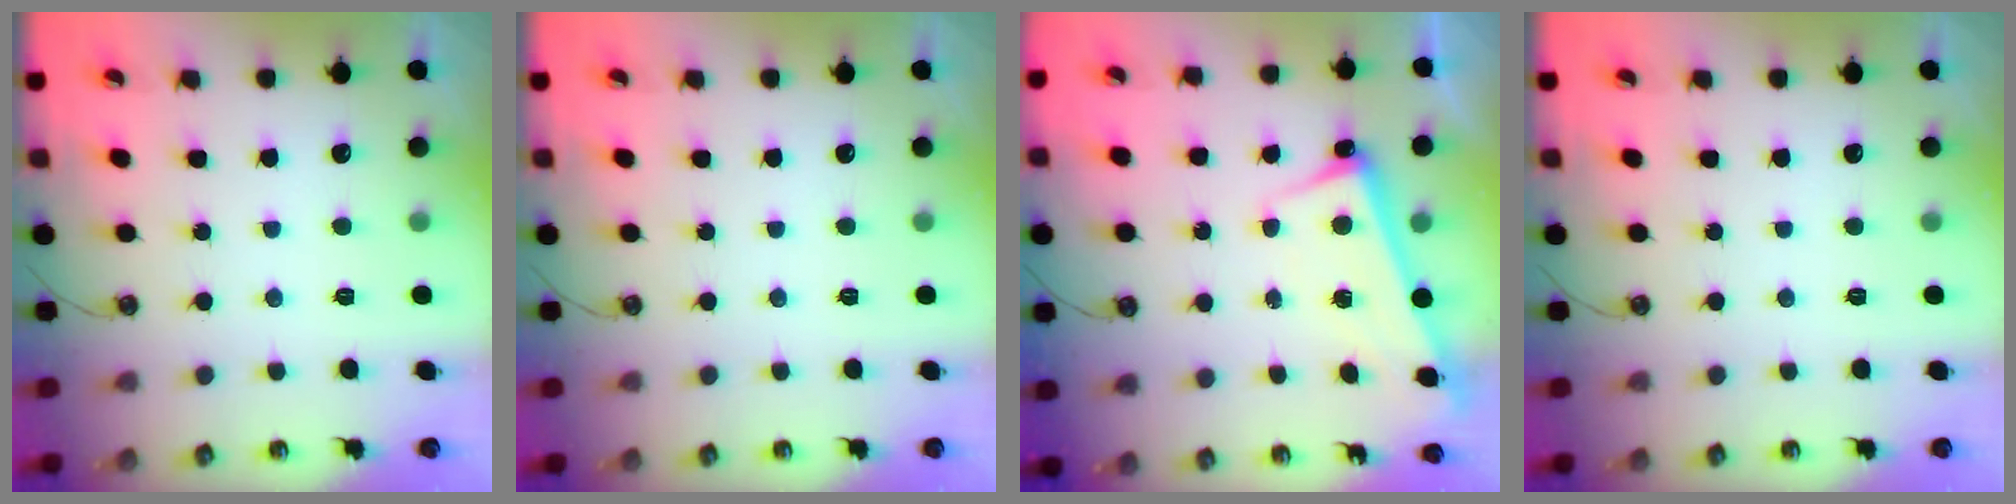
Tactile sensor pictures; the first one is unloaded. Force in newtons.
{"total": 0.0}
{"total": 2.5, "press": 2.5, "slide": 0.7}
{"total": 0.0}